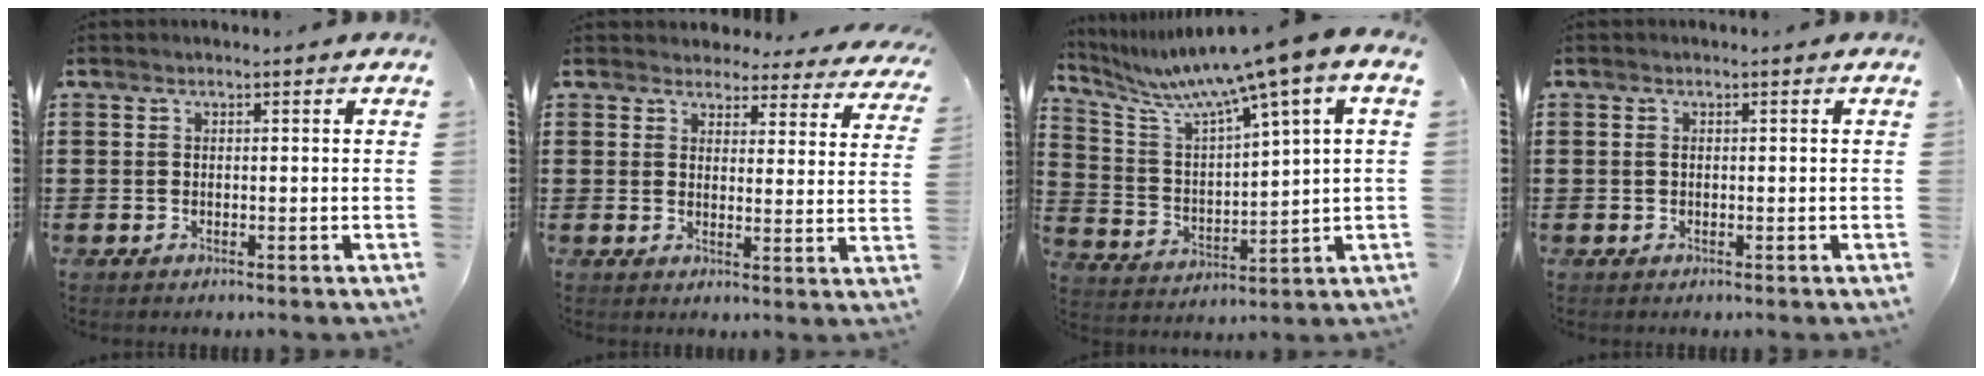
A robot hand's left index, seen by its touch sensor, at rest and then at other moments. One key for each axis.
{"total": 3.7, "fx": 3.6, "fy": 0.8, "fz": 0.3, "tx": -0.016, "ty": -0.019, "tz": 0.062}
{"total": 8.2, "fx": 6.1, "fy": -0.2, "fz": 5.6, "tx": -0.134, "ty": -0.043, "tz": 0.090}
{"total": 0.5, "fx": 0.0, "fy": 0.3, "fz": 0.4, "tx": -0.011, "ty": 0.000, "tz": -0.001}